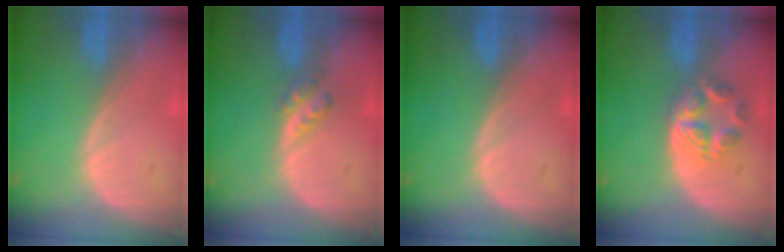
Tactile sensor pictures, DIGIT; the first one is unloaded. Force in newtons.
{"total": 2.9, "press": 2.5, "slide": 1.5}
{"total": 0.0}
{"total": 6.1, "press": 5.1, "slide": 3.4}